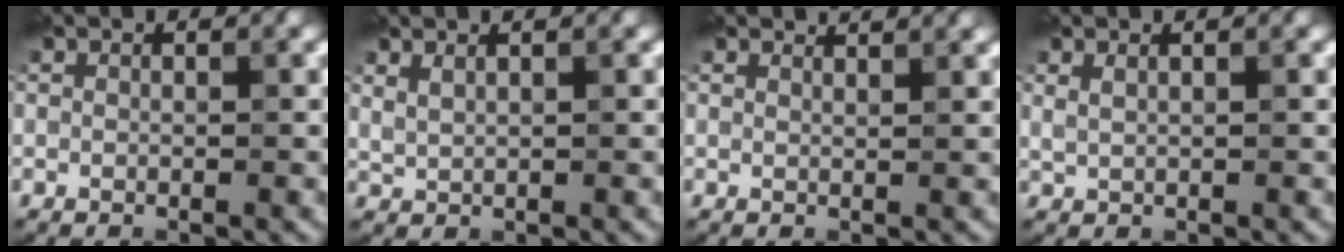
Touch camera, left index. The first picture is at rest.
{"total": 1.3, "force": [1.0, 0.4, 0.7], "torque": [-0.017, 0.000, 0.022]}
{"total": 2.3, "force": [2.2, 0.3, 0.5], "torque": [-0.008, 0.006, 0.023]}
{"total": 1.1, "force": [0.7, 0.4, 0.7], "torque": [-0.015, 0.000, 0.015]}